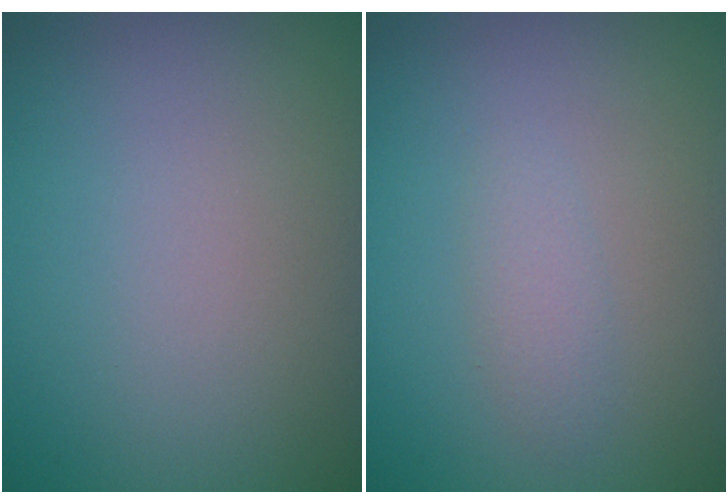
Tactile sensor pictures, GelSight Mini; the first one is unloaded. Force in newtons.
{"total": 1.3, "press": 1.3, "slide": 0.1}